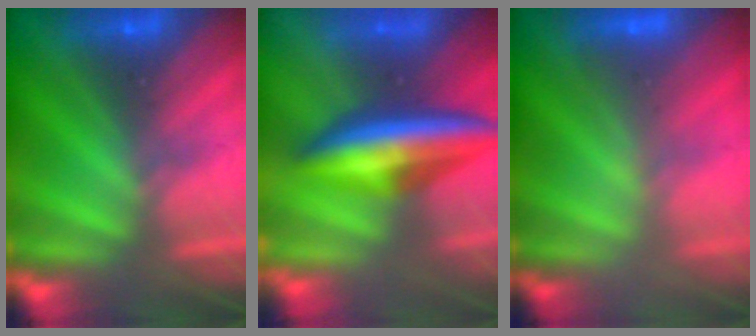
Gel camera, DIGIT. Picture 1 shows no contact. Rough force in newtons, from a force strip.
{"total": 6.6}
{"total": 2.3}